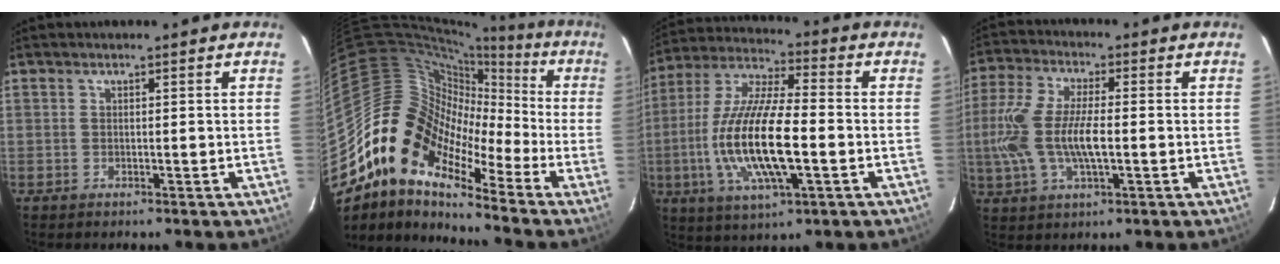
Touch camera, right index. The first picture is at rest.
{"total": 12.8, "force": [-5.9, 8.7, 7.3], "torque": [-0.107, 0.016, -0.138]}
{"total": 18.0, "force": [-3.5, 4.9, 17.0], "torque": [-0.343, -0.008, -0.069]}
{"total": 13.1, "force": [-1.3, 4.8, 12.1], "torque": [-0.260, 0.000, -0.027]}